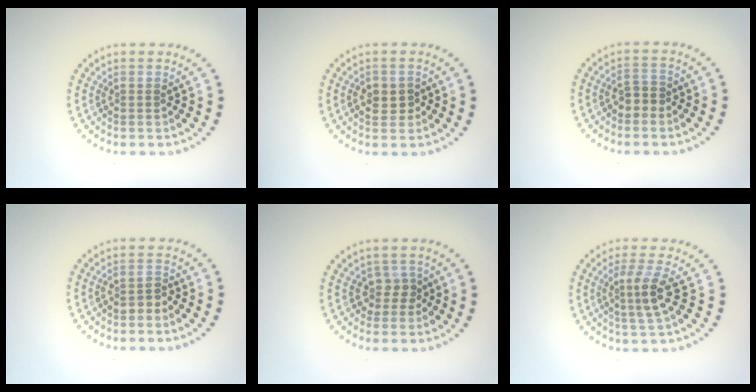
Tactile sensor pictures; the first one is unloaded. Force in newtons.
{"total": 2.2, "press": 2.2, "slide": 0.4}
{"total": 1.8, "press": 1.7, "slide": 0.5}
{"total": 1.4, "press": 1.2, "slide": 0.7}
{"total": 1.9, "press": 1.5, "slide": 1.1}
{"total": 2.9, "press": 2.6, "slide": 1.4}